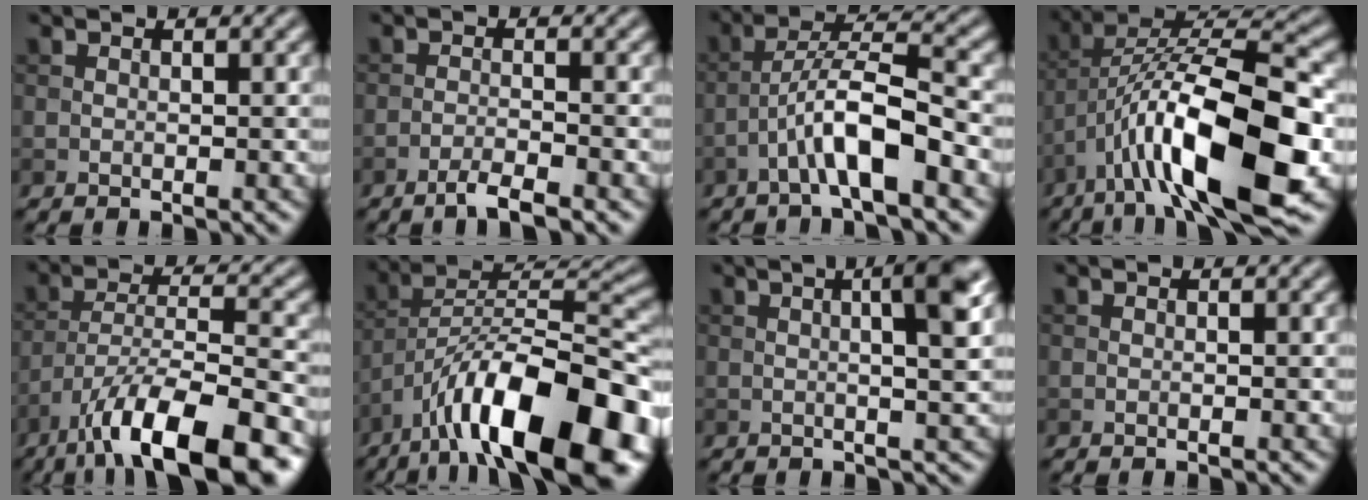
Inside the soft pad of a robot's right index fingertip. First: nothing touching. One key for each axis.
{"total": 2.4, "fx": -1.8, "fy": 0.3, "fz": 1.6, "tx": -0.028, "ty": 0.003, "tz": -0.040}
{"total": 6.0, "fx": -2.8, "fy": 1.1, "fz": 5.1, "tx": -0.093, "ty": 0.020, "tz": -0.051}
{"total": 14.2, "fx": -5.1, "fy": 4.6, "fz": 12.5, "tx": -0.213, "ty": 0.010, "tz": -0.083}
{"total": 12.4, "fx": -8.3, "fy": 3.2, "fz": 8.6, "tx": -0.141, "ty": 0.008, "tz": -0.142}
{"total": 15.7, "fx": -9.3, "fy": 5.2, "fz": 11.5, "tx": -0.176, "ty": 0.019, "tz": -0.162}
{"total": 6.2, "fx": 1.1, "fy": 1.6, "fz": 5.9, "tx": -0.060, "ty": 0.018, "tz": 0.008}
{"total": 0.0}